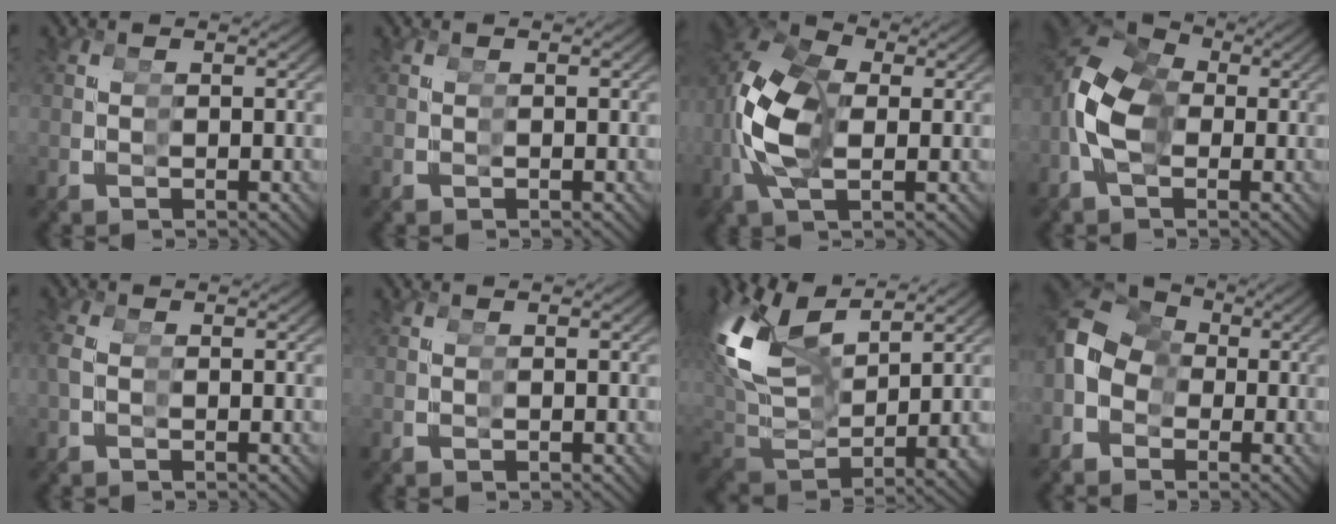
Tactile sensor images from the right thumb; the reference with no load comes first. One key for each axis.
{"total": 0.0}
{"total": 9.6, "fx": -0.6, "fy": 6.8, "fz": 6.7, "tx": -0.157, "ty": -0.034, "tz": -0.003}
{"total": 10.7, "fx": -0.2, "fy": 8.0, "fz": 7.1, "tx": -0.141, "ty": -0.014, "tz": -0.007}
{"total": 1.1, "fx": -0.4, "fy": 0.8, "fz": 0.6, "tx": -0.032, "ty": -0.005, "tz": -0.006}
{"total": 0.0}
{"total": 10.4, "fx": 1.9, "fy": 6.8, "fz": 7.7, "tx": -0.182, "ty": -0.028, "tz": 0.047}
{"total": 10.5, "fx": 0.5, "fy": 8.5, "fz": 6.1, "tx": -0.099, "ty": -0.003, "tz": -0.004}